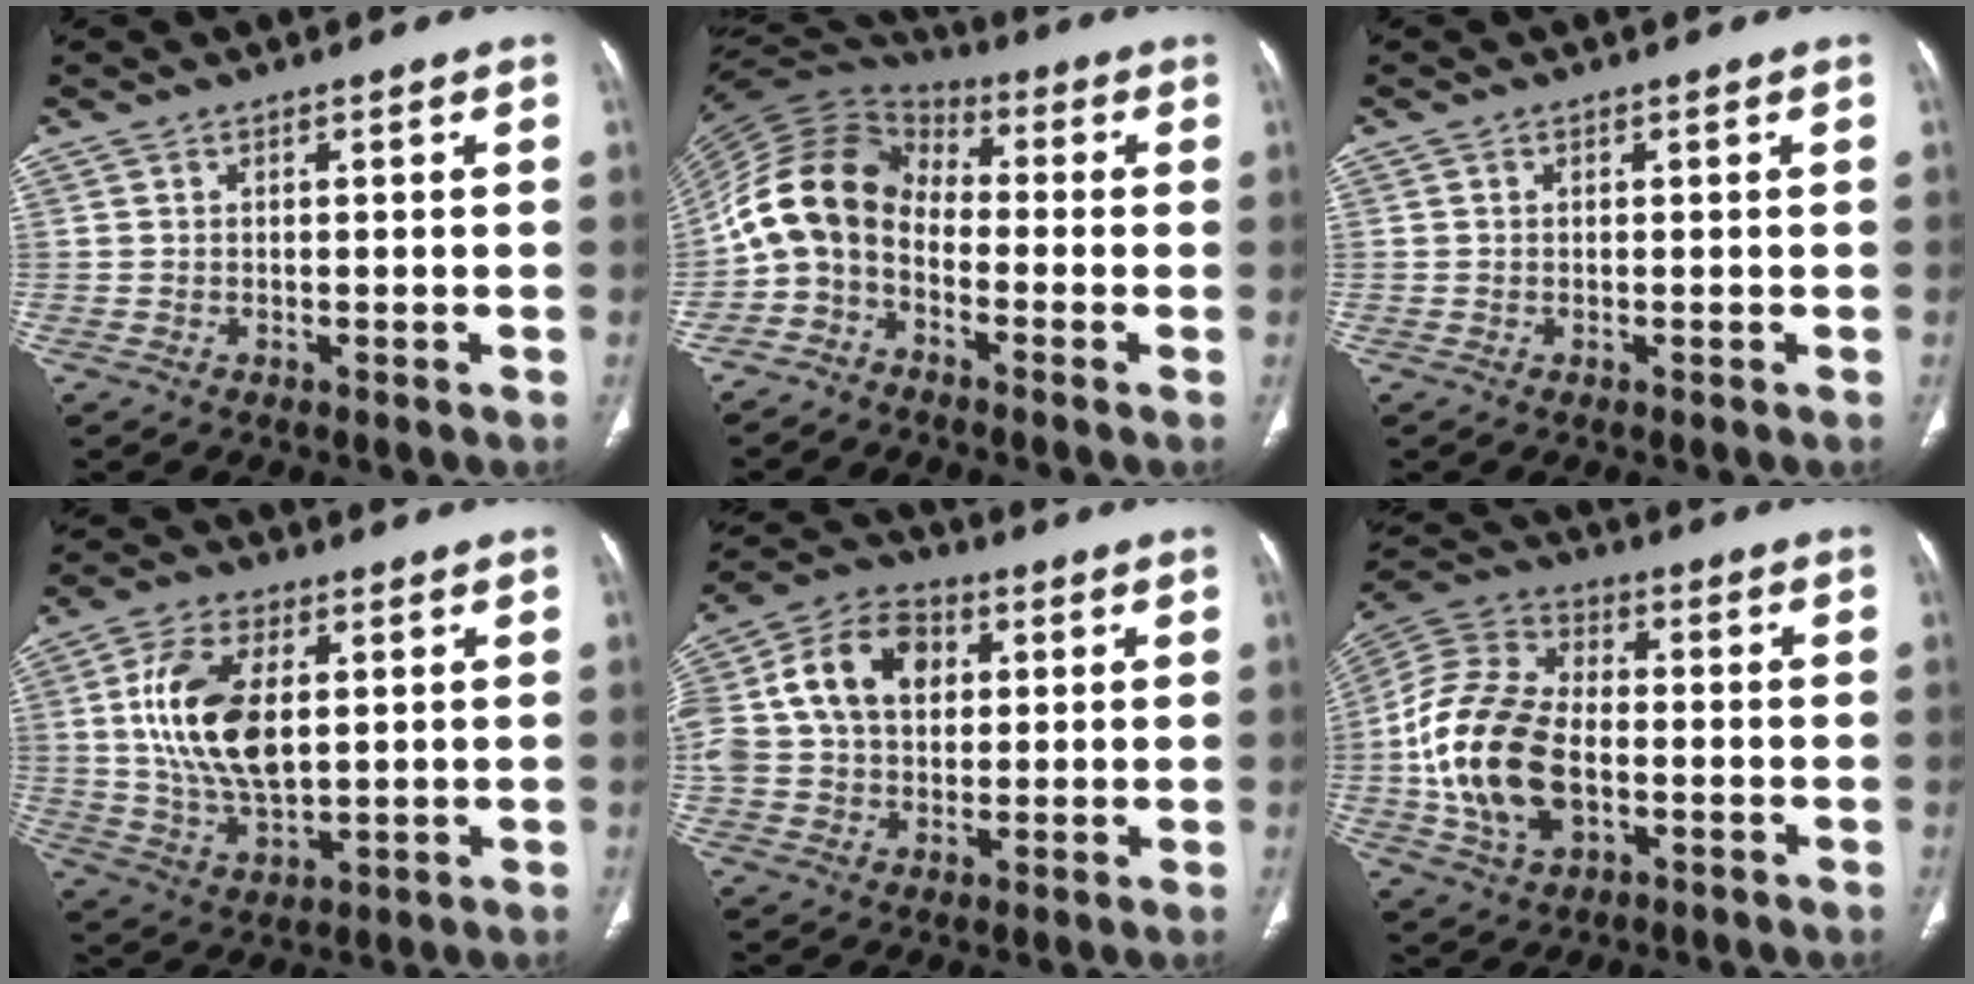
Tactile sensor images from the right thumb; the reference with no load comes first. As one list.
[{"total": 11.6, "force": [-3.3, 8.1, 7.6], "torque": [-0.141, 0.068, -0.083]}, {"total": 0.0}, {"total": 14.8, "force": [2.5, 7.9, 12.2], "torque": [-0.227, -0.010, 0.052]}, {"total": 17.5, "force": [3.2, 12.9, 11.4], "torque": [-0.214, 0.025, 0.052]}, {"total": 18.8, "force": [-3.0, 11.7, 14.3], "torque": [-0.284, 0.021, -0.055]}]